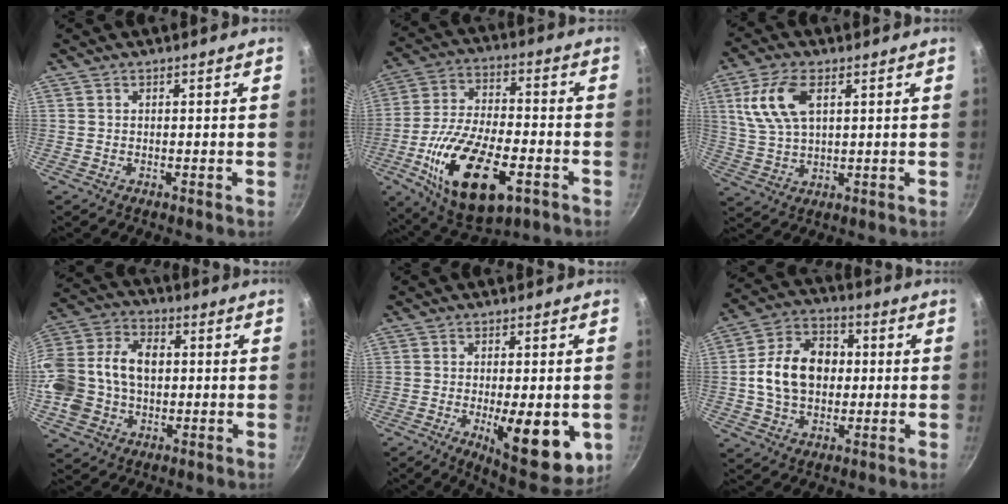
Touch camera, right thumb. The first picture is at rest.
{"total": 21.6, "force": [-7.8, 10.3, 17.3], "torque": [-0.303, 0.016, -0.132]}
{"total": 10.6, "force": [3.5, 5.6, 8.2], "torque": [-0.163, -0.002, 0.073]}
{"total": 18.2, "force": [0.1, 13.4, 12.2], "torque": [-0.237, 0.042, -0.005]}
{"total": 14.6, "force": [-3.5, 5.2, 13.2], "torque": [-0.150, -0.004, -0.038]}
{"total": 14.3, "force": [0.4, 10.5, 9.7], "torque": [-0.135, 0.024, -0.004]}